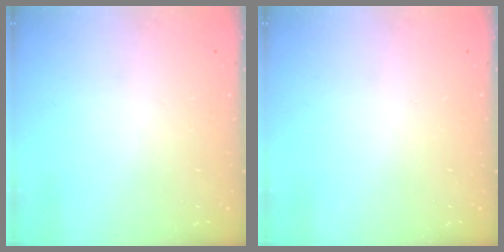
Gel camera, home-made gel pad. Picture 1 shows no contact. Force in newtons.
{"total": 0.0}